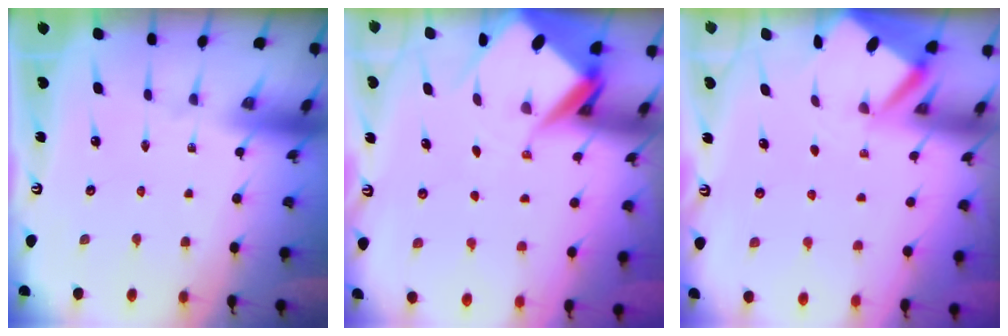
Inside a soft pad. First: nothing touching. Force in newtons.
{"total": 7.5, "press": 7.5, "slide": 0.8}
{"total": 2.5, "press": 2.5, "slide": 0.3}